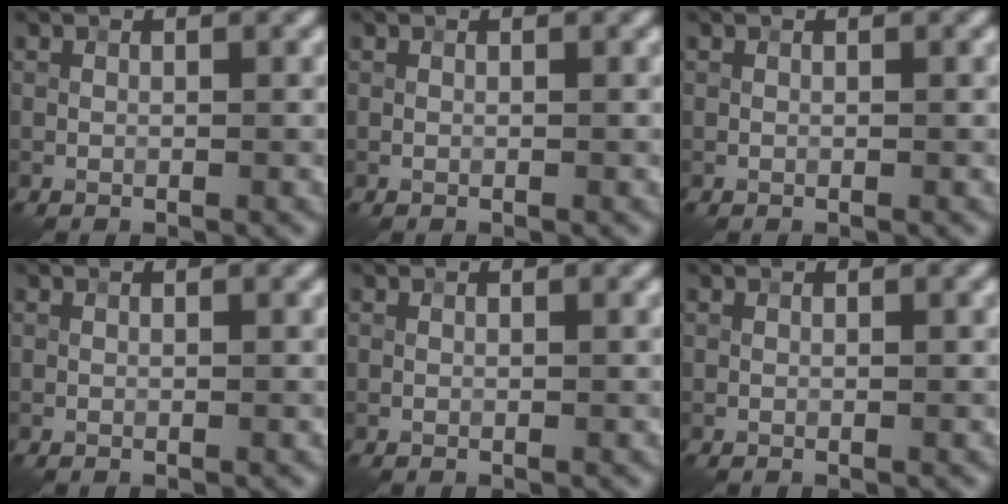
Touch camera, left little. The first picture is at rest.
{"total": 0.0}
{"total": 0.0}
{"total": 0.0}
{"total": 0.0}
{"total": 0.0}